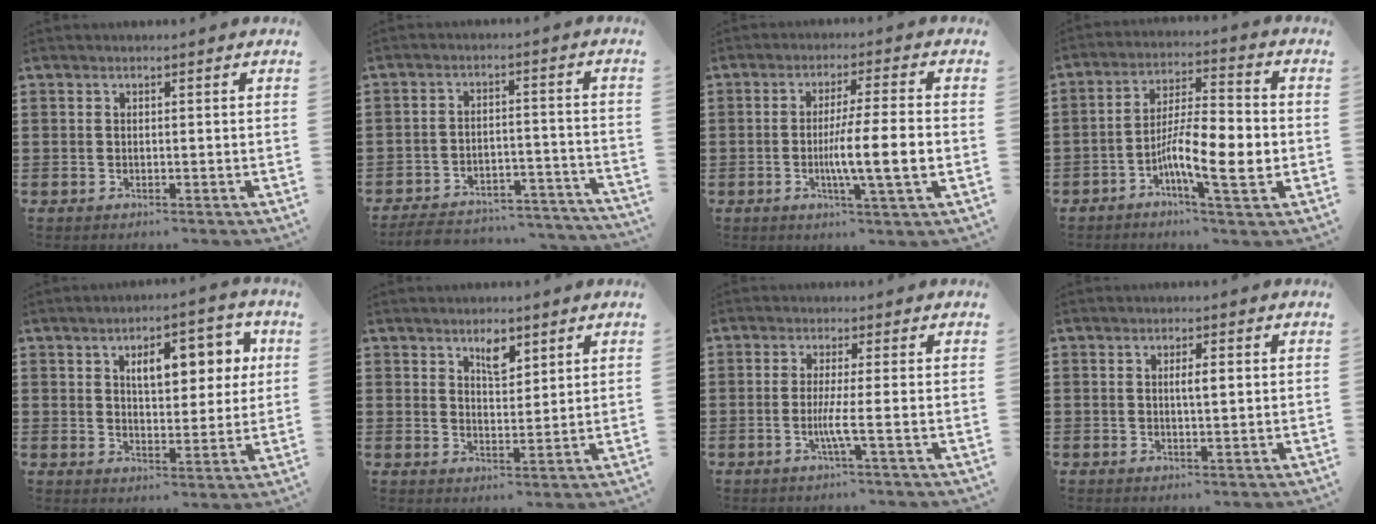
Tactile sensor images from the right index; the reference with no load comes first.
{"total": 5.4, "force": [-5.2, 0.8, 1.3], "torque": [-0.025, 0.007, -0.101]}
{"total": 8.7, "force": [-1.8, 0.1, 8.5], "torque": [-0.148, -0.011, -0.035]}
{"total": 10.8, "force": [-3.5, 2.4, 9.9], "torque": [-0.192, -0.006, -0.067]}
{"total": 8.4, "force": [3.3, 3.9, 6.6], "torque": [-0.101, -0.003, 0.048]}
{"total": 3.9, "force": [2.8, 1.6, 2.3], "torque": [-0.036, -0.004, 0.047]}
{"total": 4.0, "force": [-1.0, -0.5, 3.8], "torque": [-0.074, -0.014, -0.023]}
{"total": 2.3, "force": [0.3, 0.5, 2.3], "torque": [-0.044, 0.001, 0.004]}